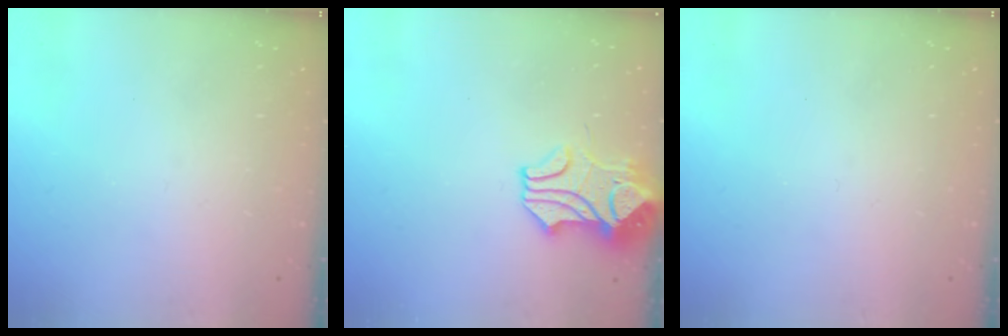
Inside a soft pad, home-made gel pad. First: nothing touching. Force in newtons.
{"total": 2.8, "press": 2.5, "slide": 1.1}
{"total": 0.0}